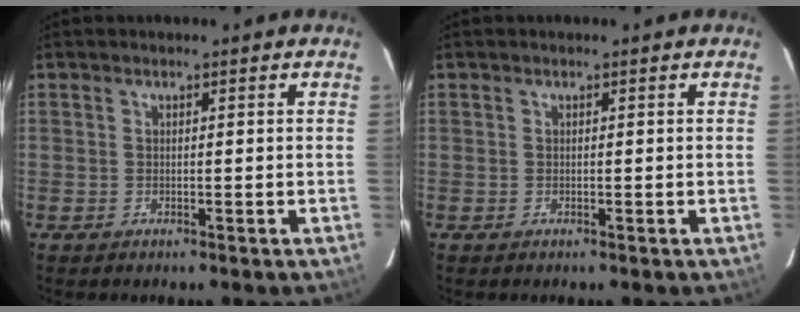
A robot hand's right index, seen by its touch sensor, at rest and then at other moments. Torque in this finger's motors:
{"motor_torque": [0.00, 0.00, 0.01, 0.00]}